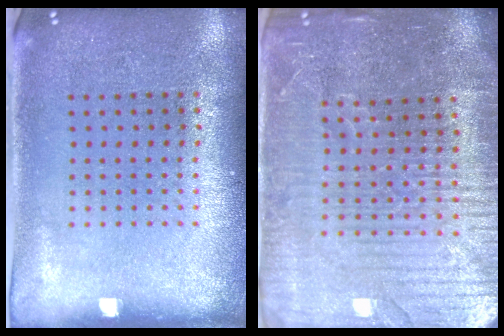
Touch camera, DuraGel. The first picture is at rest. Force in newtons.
{"total": 4.9, "press": 4.5, "slide": 1.9}